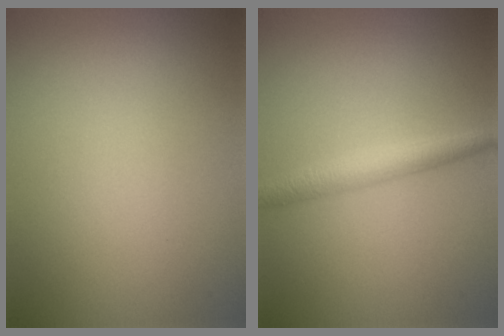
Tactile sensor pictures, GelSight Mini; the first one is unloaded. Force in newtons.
{"total": 2.7, "press": 2.7, "slide": 0.0}